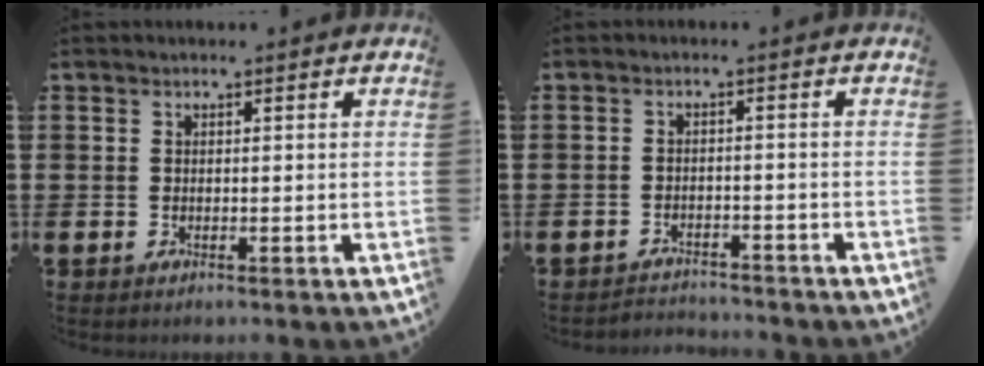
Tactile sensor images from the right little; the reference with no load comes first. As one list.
[{"total": 2.0, "force": [-2.0, 0.0, -0.3], "torque": [-0.001, 0.003, -0.045]}]